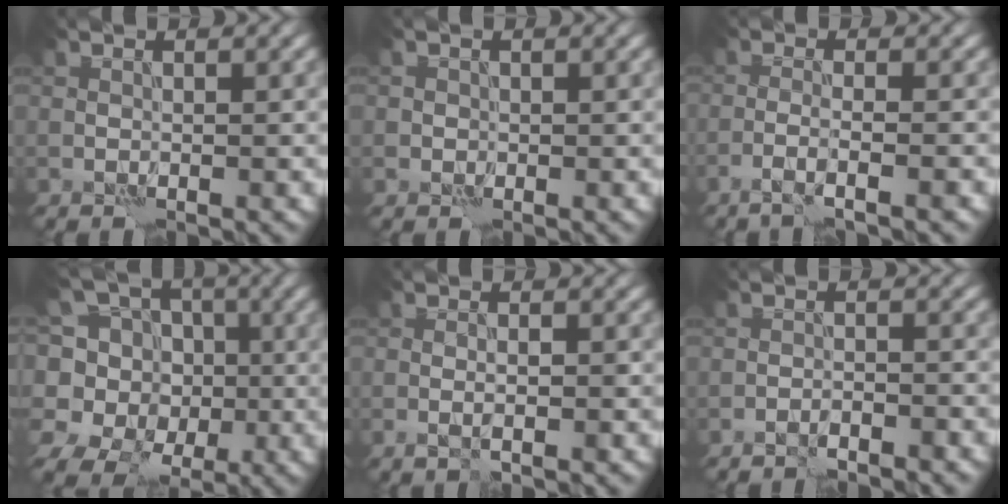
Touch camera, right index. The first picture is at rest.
{"total": 0.7, "force": [0.0, 0.7, -0.2], "torque": [0.014, -0.002, -0.001]}
{"total": 2.5, "force": [-1.6, 0.1, 1.9], "torque": [-0.028, 0.002, -0.039]}
{"total": 10.7, "force": [1.8, 9.7, 4.1], "torque": [-0.127, 0.041, -0.002]}
{"total": 1.6, "force": [-0.5, 0.3, 1.5], "torque": [-0.014, 0.005, -0.006]}
{"total": 2.2, "force": [-2.0, 0.1, 0.8], "torque": [-0.014, 0.005, -0.032]}